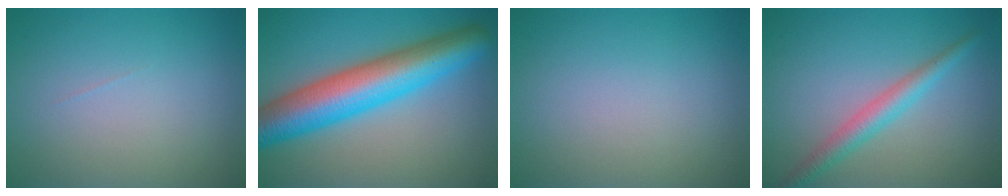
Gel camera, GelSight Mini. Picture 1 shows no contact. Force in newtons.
{"total": 10.1, "press": 10.1, "slide": 0.2}
{"total": 0.0}
{"total": 2.9, "press": 2.9, "slide": 0.1}